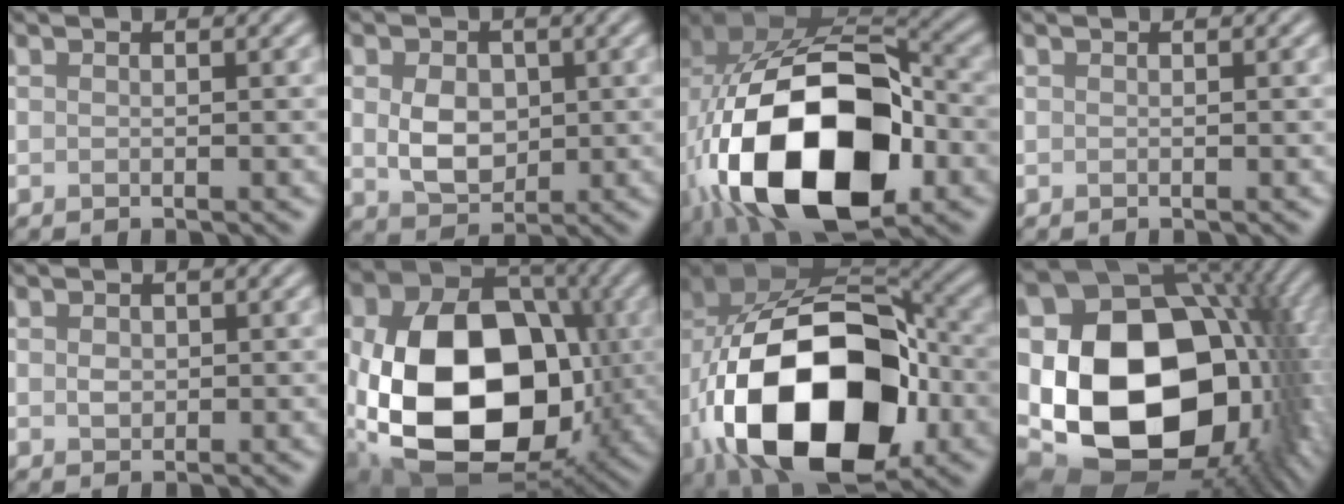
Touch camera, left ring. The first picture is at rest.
{"total": 3.9, "force": [0.3, 3.0, 2.6], "torque": [-0.051, -0.005, 0.007]}
{"total": 19.2, "force": [-4.8, 11.6, 14.5], "torque": [-0.295, -0.049, -0.068]}
{"total": 0.0}
{"total": 0.9, "force": [0.2, 0.8, 0.4], "torque": [-0.007, -0.002, 0.002]}
{"total": 16.5, "force": [-1.6, 11.8, 11.4], "torque": [-0.219, -0.030, -0.029]}
{"total": 18.5, "force": [-4.7, 11.4, 13.8], "torque": [-0.247, -0.028, -0.074]}
{"total": 18.9, "force": [-0.7, 13.9, 12.7], "torque": [-0.224, -0.039, 0.009]}